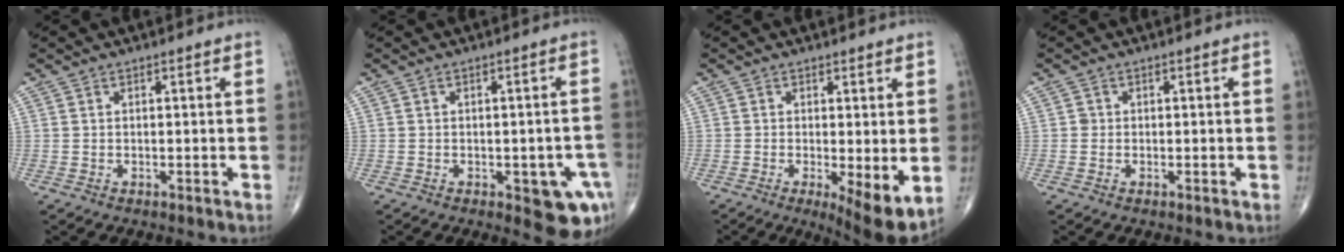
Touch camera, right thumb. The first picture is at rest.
{"total": 8.7, "force": [-3.4, 3.6, 7.1], "torque": [-0.055, 0.007, -0.035]}
{"total": 8.2, "force": [-1.4, 2.4, 7.8], "torque": [-0.118, -0.026, -0.019]}
{"total": 0.8, "force": [-0.1, 0.8, 0.1], "torque": [0.002, 0.003, -0.002]}